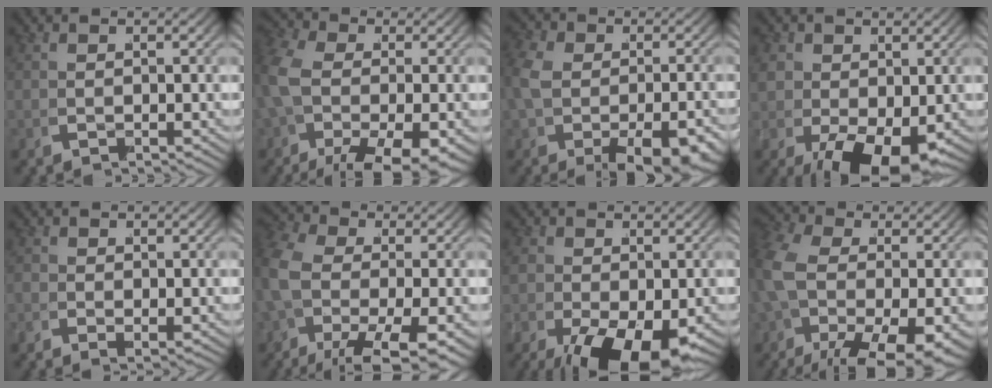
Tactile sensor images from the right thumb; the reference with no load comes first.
{"total": 6.8, "force": [-2.4, 3.5, 5.3], "torque": [-0.115, -0.030, -0.025]}
{"total": 5.3, "force": [-1.9, 3.1, 3.9], "torque": [-0.075, -0.024, -0.020]}
{"total": 5.9, "force": [-1.2, 3.8, 4.3], "torque": [-0.080, -0.036, -0.002]}
{"total": 0.6, "force": [0.2, 0.6, 0.2], "torque": [-0.005, -0.006, 0.002]}
{"total": 7.7, "force": [-2.7, 4.2, 5.8], "torque": [-0.134, -0.033, -0.029]}
{"total": 7.5, "force": [-2.8, 4.5, 5.4], "torque": [-0.097, -0.044, -0.026]}
{"total": 8.8, "force": [-2.1, 4.9, 7.0], "torque": [-0.153, -0.042, -0.014]}